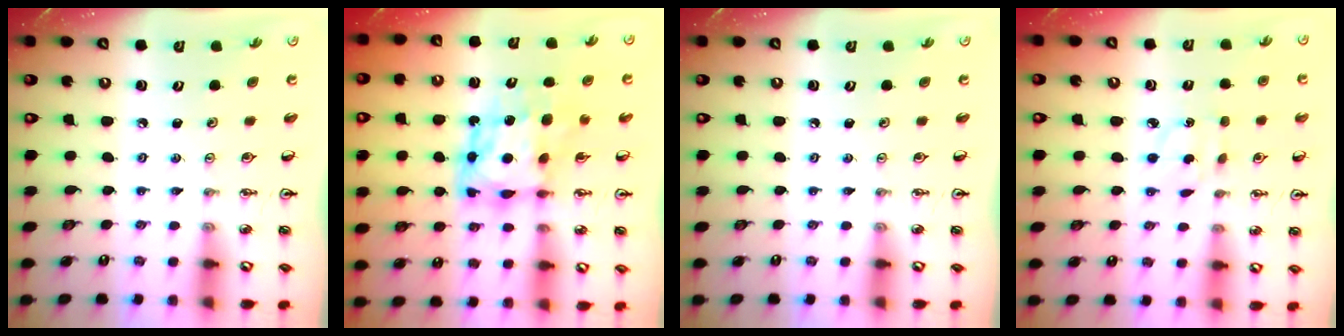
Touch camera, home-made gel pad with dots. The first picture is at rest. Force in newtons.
{"total": 10.1, "press": 10.1, "slide": 0.9}
{"total": 0.0}
{"total": 4.1, "press": 4.1, "slide": 0.6}